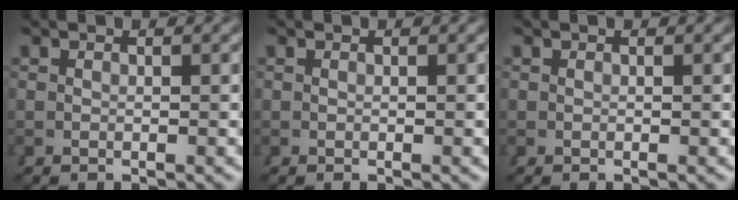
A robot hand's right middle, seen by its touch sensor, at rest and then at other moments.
{"total": 0.0}
{"total": 0.0}